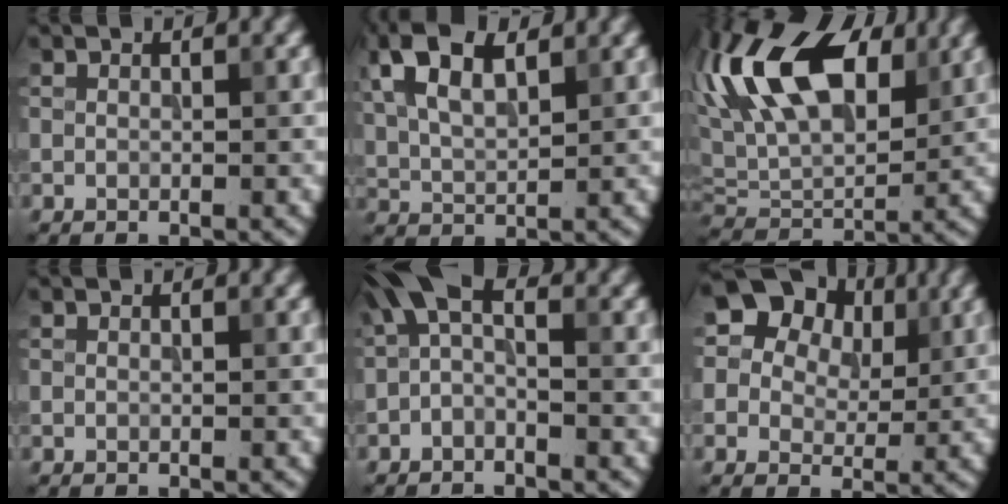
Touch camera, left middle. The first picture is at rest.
{"total": 6.9, "force": [3.1, 3.3, 5.1], "torque": [-0.118, 0.015, 0.058]}
{"total": 12.6, "force": [3.8, 6.7, 10.0], "torque": [-0.195, 0.028, 0.059]}
{"total": 0.0}
{"total": 3.5, "force": [-0.1, 1.4, 3.2], "torque": [-0.061, 0.017, -0.017]}
{"total": 12.5, "force": [5.7, 9.6, 5.6], "torque": [-0.104, 0.033, 0.084]}